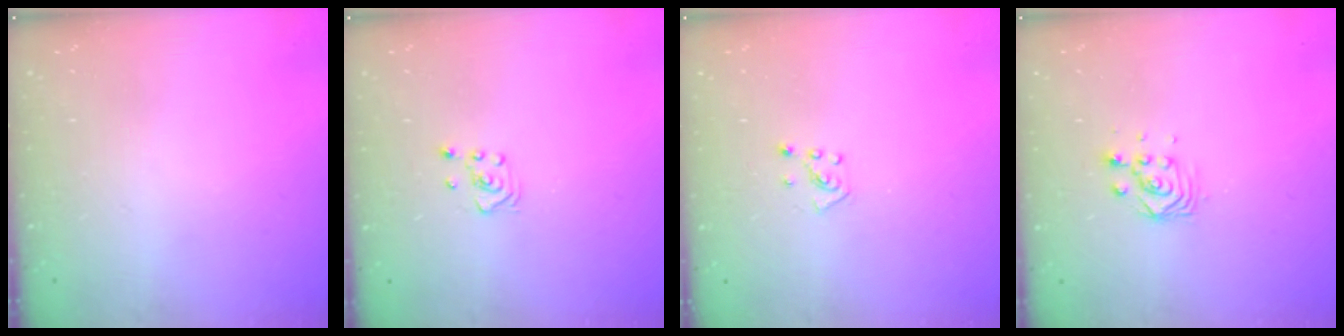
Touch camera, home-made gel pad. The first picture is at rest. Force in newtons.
{"total": 2.8, "press": 2.6, "slide": 1.0}
{"total": 3.6, "press": 3.6, "slide": 0.4}
{"total": 3.0, "press": 3.0, "slide": 0.2}